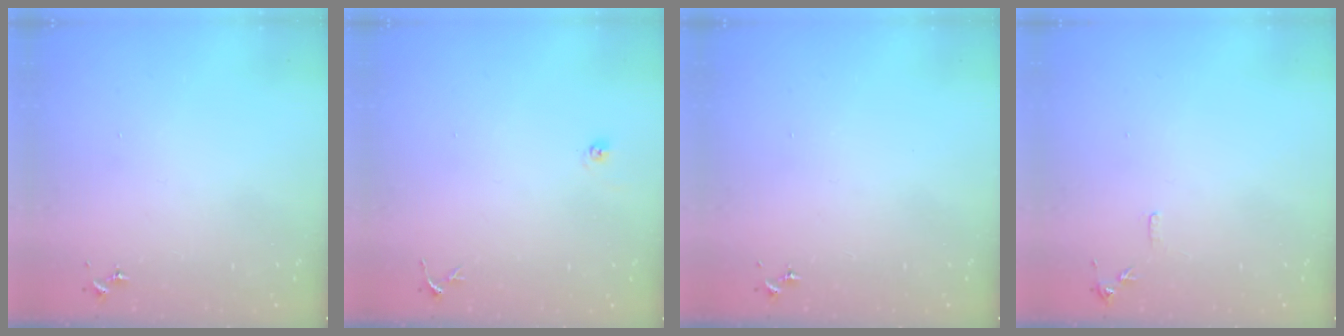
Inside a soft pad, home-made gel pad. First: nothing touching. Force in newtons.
{"total": 3.8, "press": 3.8, "slide": 0.3}
{"total": 0.0}
{"total": 6.1, "press": 6.0, "slide": 0.7}